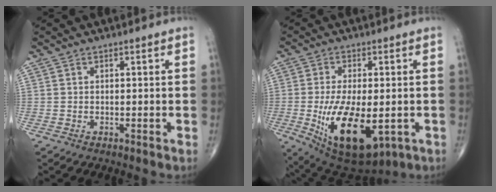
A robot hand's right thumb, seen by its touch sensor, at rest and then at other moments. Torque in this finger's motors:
{"motor_torque": [-0.06, 1.16, 0.89, 0.55, 0.14]}